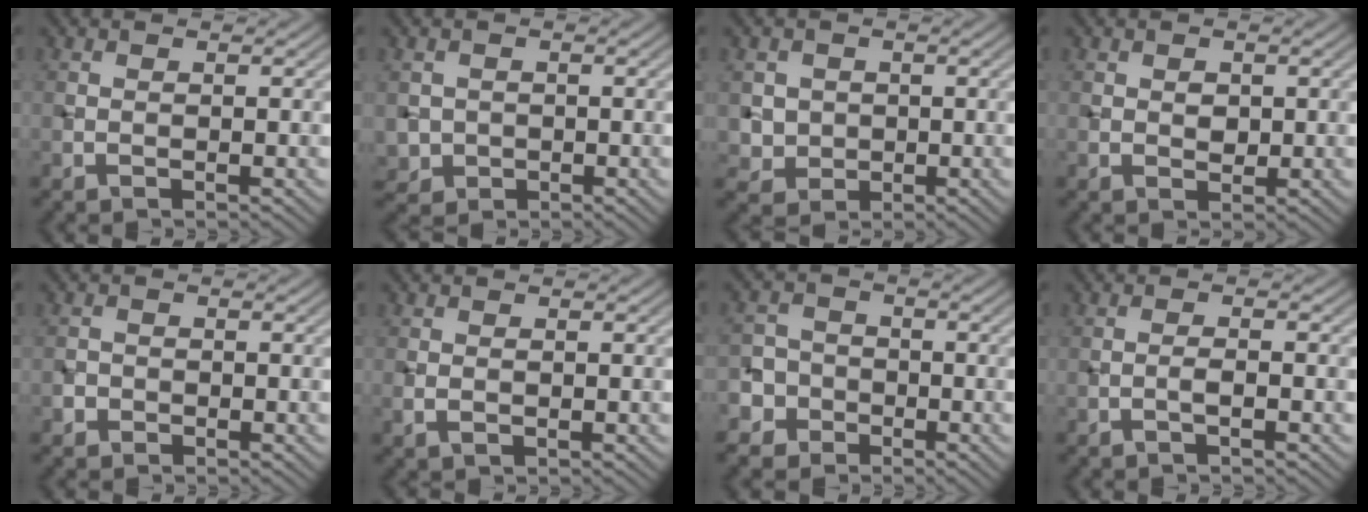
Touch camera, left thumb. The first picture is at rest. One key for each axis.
{"total": 2.6, "fx": -0.2, "fy": 2.6, "fz": 0.5, "tx": -0.017, "ty": -0.013, "tz": -0.003}
{"total": 3.5, "fx": 0.3, "fy": 3.4, "fz": 0.7, "tx": -0.030, "ty": -0.015, "tz": 0.007}
{"total": 1.4, "fx": 0.4, "fy": 1.1, "fz": 0.8, "tx": -0.016, "ty": -0.002, "tz": 0.007}
{"total": 1.2, "fx": -0.7, "fy": 1.0, "fz": 0.2, "tx": 0.001, "ty": 0.000, "tz": -0.016}
{"total": 1.2, "fx": -0.2, "fy": 0.7, "fz": 0.9, "tx": -0.019, "ty": -0.001, "tz": -0.003}
{"total": 5.4, "fx": -2.6, "fy": 4.6, "fz": 0.9, "tx": -0.020, "ty": -0.001, "tz": -0.073}
{"total": 1.2, "fx": -0.6, "fy": 0.1, "fz": 1.0, "tx": -0.019, "ty": 0.007, "tz": -0.014}